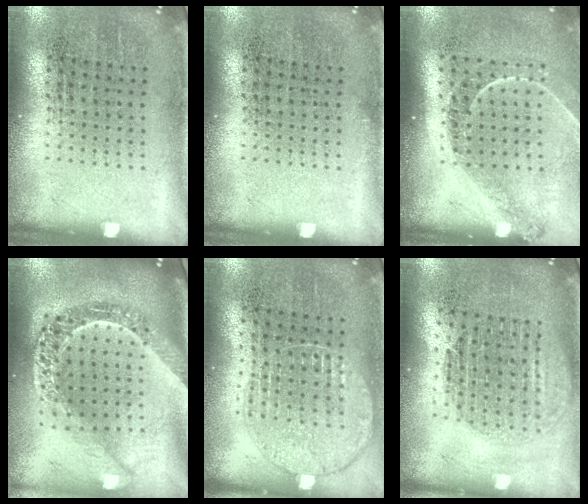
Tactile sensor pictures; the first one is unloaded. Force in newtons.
{"total": 0.0}
{"total": 1.3, "press": 1.3, "slide": 0.2}
{"total": 2.9, "press": 2.3, "slide": 1.8}
{"total": 1.0, "press": 1.0, "slide": 0.1}
{"total": 1.6, "press": 1.3, "slide": 0.9}